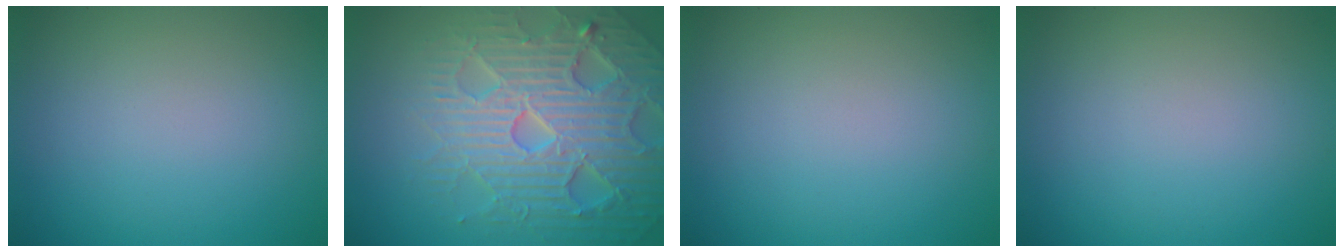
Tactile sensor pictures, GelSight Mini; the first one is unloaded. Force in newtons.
{"total": 7.5, "press": 7.4, "slide": 1.4}
{"total": 0.0}
{"total": 0.0}